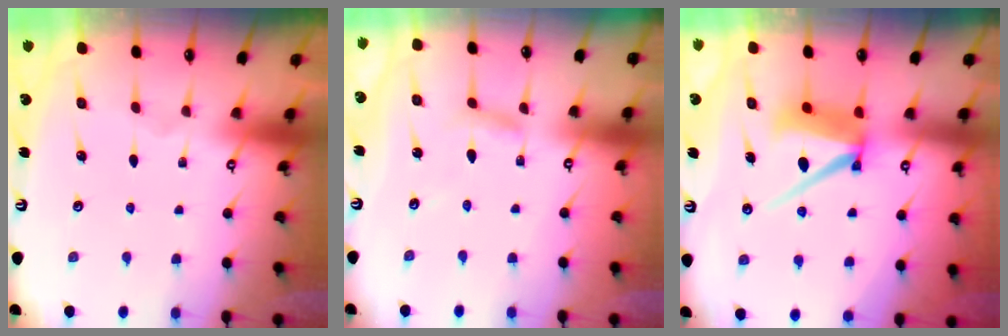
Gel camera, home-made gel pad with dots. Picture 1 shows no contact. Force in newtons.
{"total": 3.4, "press": 3.4, "slide": 0.3}
{"total": 8.5, "press": 8.4, "slide": 1.0}